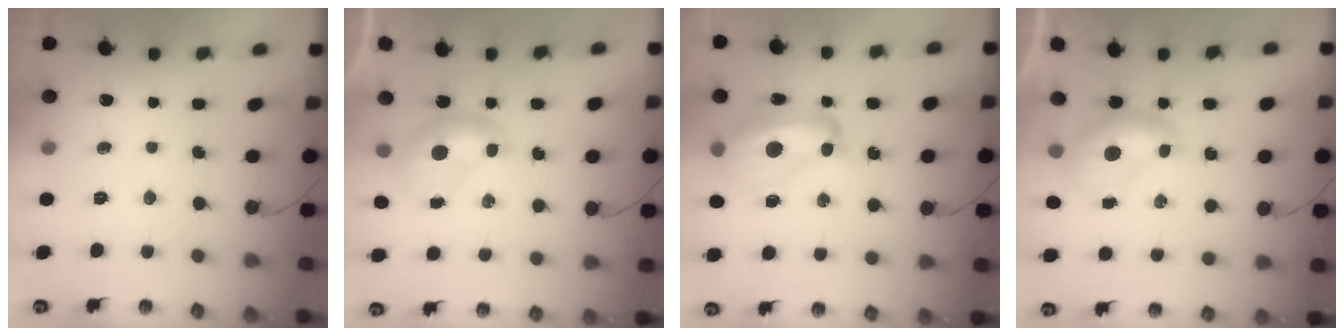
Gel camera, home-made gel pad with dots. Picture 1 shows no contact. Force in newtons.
{"total": 0.0}
{"total": 9.2, "press": 9.2, "slide": 0.8}
{"total": 0.0}